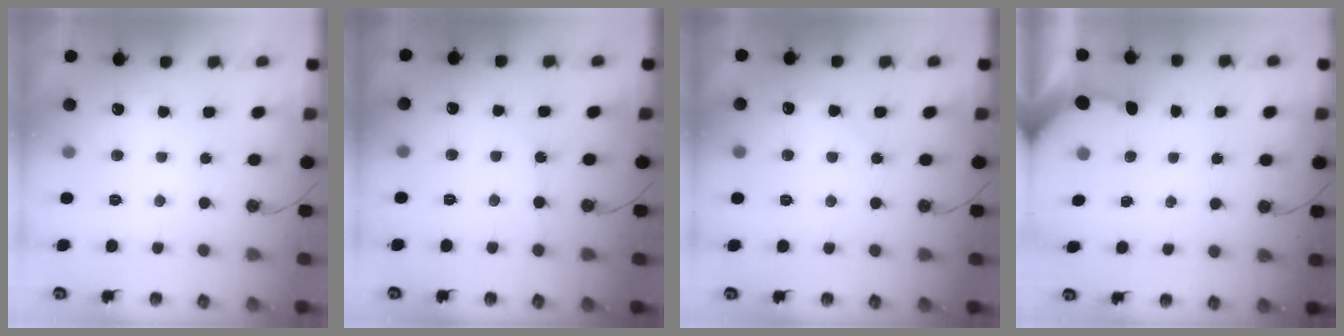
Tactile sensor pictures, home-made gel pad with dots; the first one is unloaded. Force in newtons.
{"total": 1.6, "press": 1.5, "slide": 0.3}
{"total": 4.8, "press": 4.7, "slide": 0.8}
{"total": 3.4, "press": 3.3, "slide": 0.3}